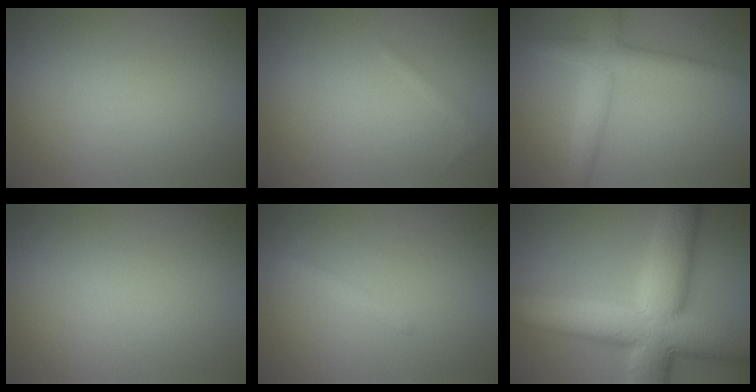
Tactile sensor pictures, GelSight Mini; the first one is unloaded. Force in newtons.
{"total": 0.5, "press": 0.5, "slide": 0.0}
{"total": 3.8, "press": 3.8, "slide": 0.2}
{"total": 0.0}
{"total": 0.8, "press": 0.8, "slide": 0.1}
{"total": 14.2, "press": 14.2, "slide": 1.2}